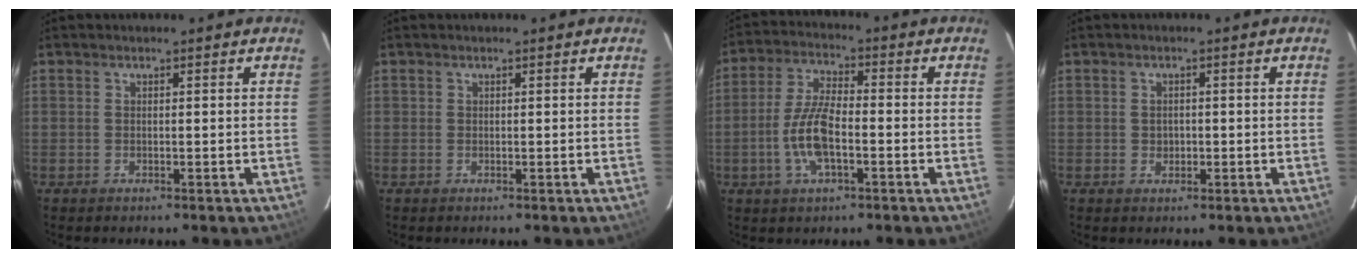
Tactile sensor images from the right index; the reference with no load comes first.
{"total": 0.0}
{"total": 9.2, "force": [-2.7, 3.4, 8.1], "torque": [-0.170, 0.005, -0.054]}
{"total": 1.9, "force": [-0.3, 1.7, 0.7], "torque": [-0.011, 0.004, -0.003]}